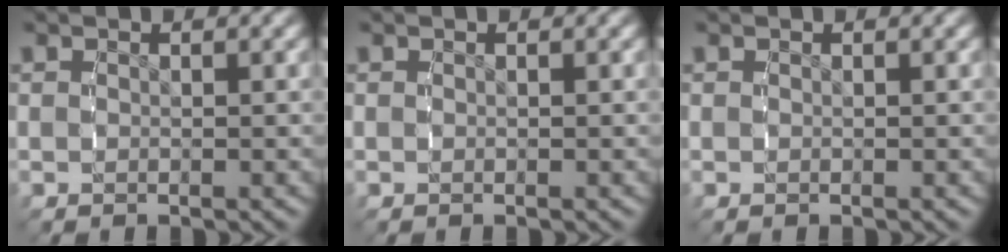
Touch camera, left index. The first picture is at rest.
{"total": 0.0}
{"total": 0.0}